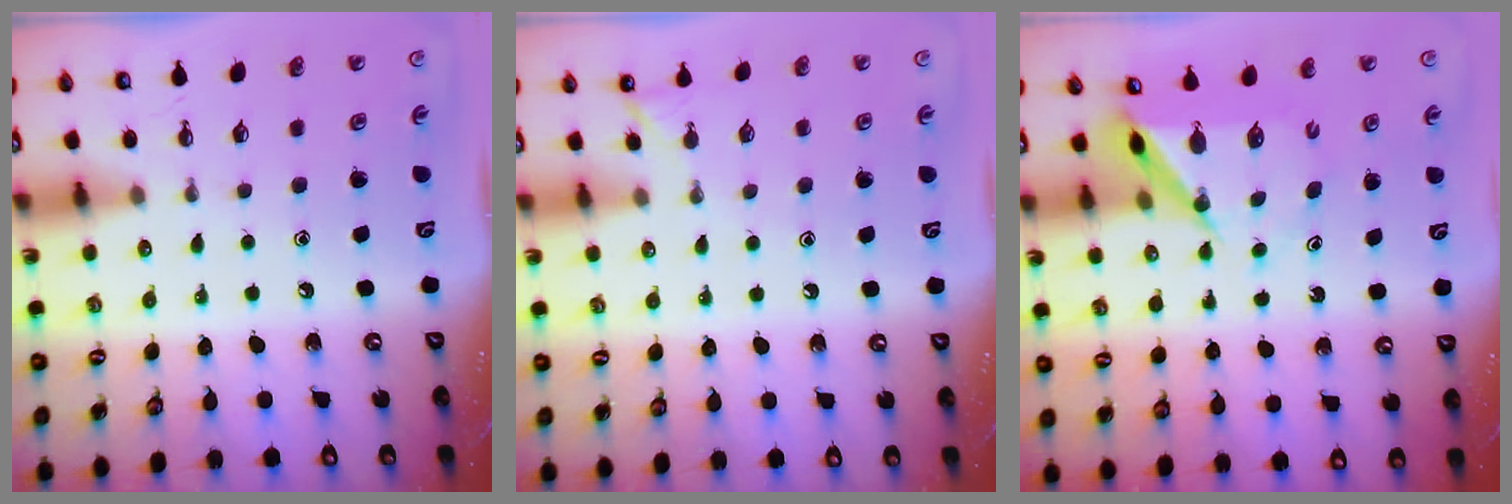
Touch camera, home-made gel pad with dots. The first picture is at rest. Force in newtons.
{"total": 2.2, "press": 2.2, "slide": 0.3}
{"total": 6.7, "press": 6.7, "slide": 0.5}